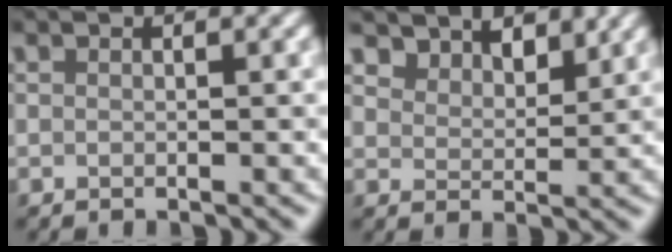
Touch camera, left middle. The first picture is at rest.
{"total": 4.1, "force": [3.6, 1.7, 0.9], "torque": [-0.035, -0.026, 0.076]}